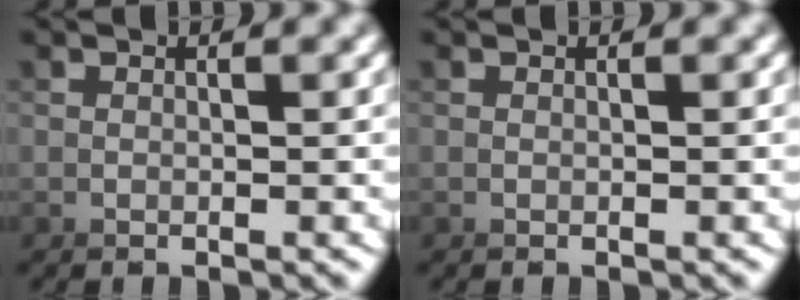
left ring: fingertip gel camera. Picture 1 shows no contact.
{"total": 0.0}